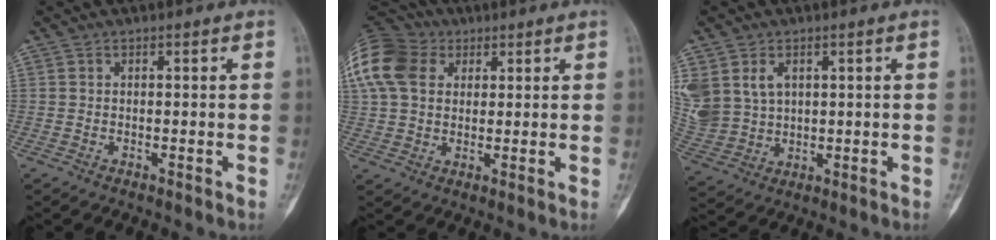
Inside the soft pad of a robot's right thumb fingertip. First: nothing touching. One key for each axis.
{"total": 17.9, "fx": 6.1, "fy": 13.3, "fz": 10.3, "tx": -0.237, "ty": 0.035, "tz": 0.111}
{"total": 13.3, "fx": 3.9, "fy": 10.3, "fz": 7.5, "tx": -0.183, "ty": 0.008, "tz": 0.101}